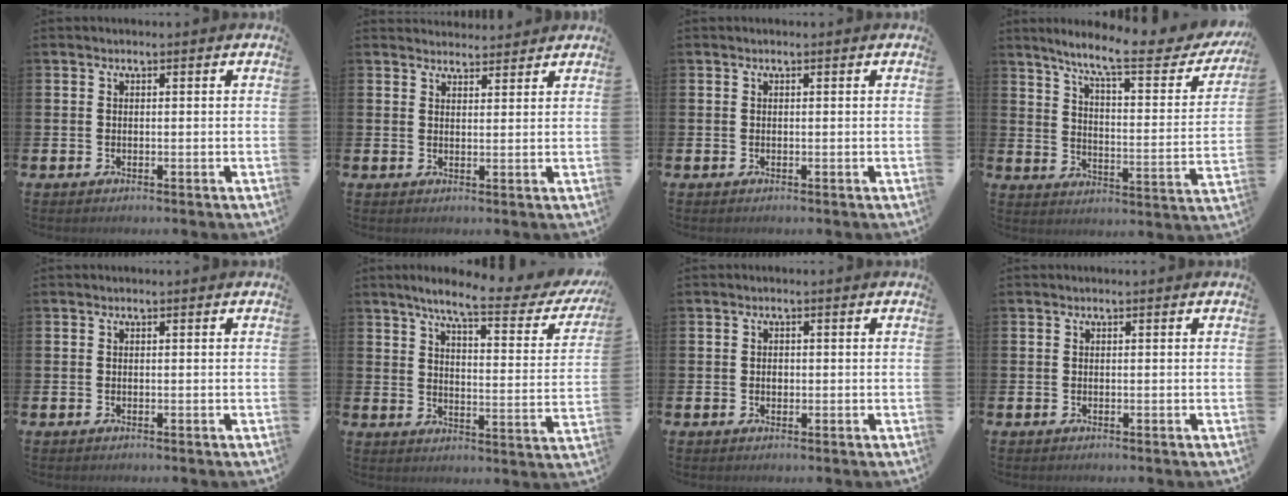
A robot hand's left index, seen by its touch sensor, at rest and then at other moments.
{"total": 2.8, "force": [2.7, 0.6, -0.2], "torque": [0.008, -0.015, 0.048]}
{"total": 0.0}
{"total": 9.8, "force": [7.9, 1.2, 5.7], "torque": [-0.128, -0.044, 0.123]}
{"total": 0.0}
{"total": 7.3, "force": [5.7, 0.8, 4.4], "torque": [-0.096, -0.038, 0.086]}
{"total": 0.9, "force": [-0.1, 0.7, 0.6], "torque": [-0.001, 0.001, -0.006]}
{"total": 0.0}